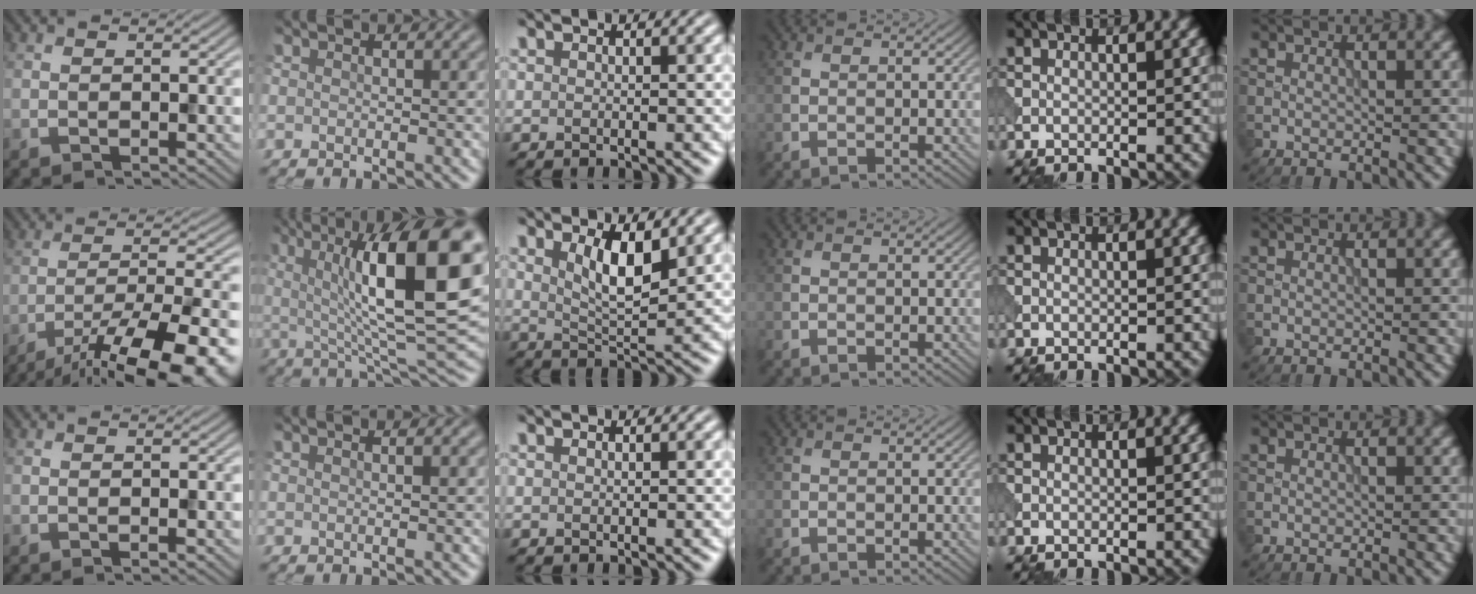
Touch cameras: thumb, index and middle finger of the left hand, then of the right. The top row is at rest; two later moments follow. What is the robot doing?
{"motion": "pour", "object": "beaker"}